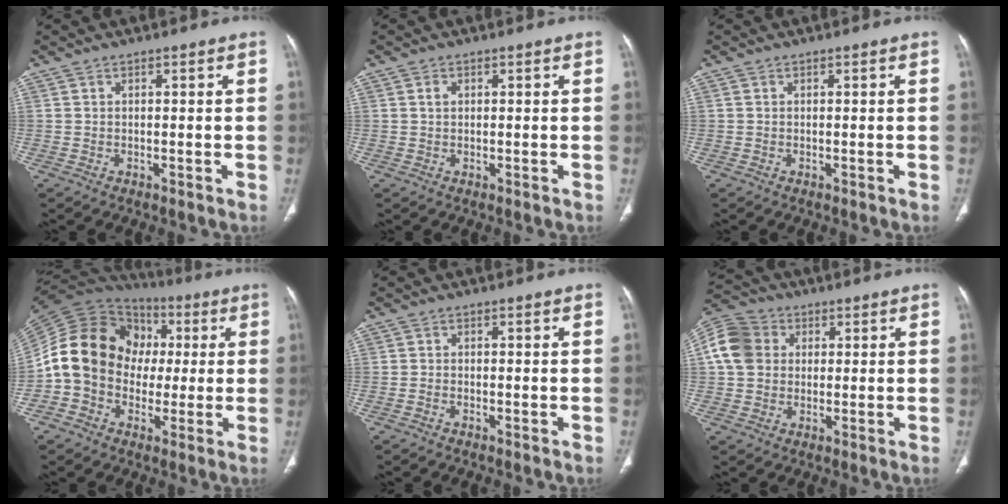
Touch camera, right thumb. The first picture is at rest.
{"total": 1.1, "force": [0.3, 0.7, 0.7], "torque": [-0.011, 0.001, 0.006]}
{"total": 0.0}
{"total": 18.2, "force": [0.1, 15.2, 10.0], "torque": [-0.169, 0.042, -0.001]}
{"total": 0.6, "force": [-0.5, 0.2, 0.2], "torque": [-0.008, 0.002, -0.013]}
{"total": 9.7, "force": [1.8, 8.1, 5.0], "torque": [-0.088, 0.018, 0.022]}